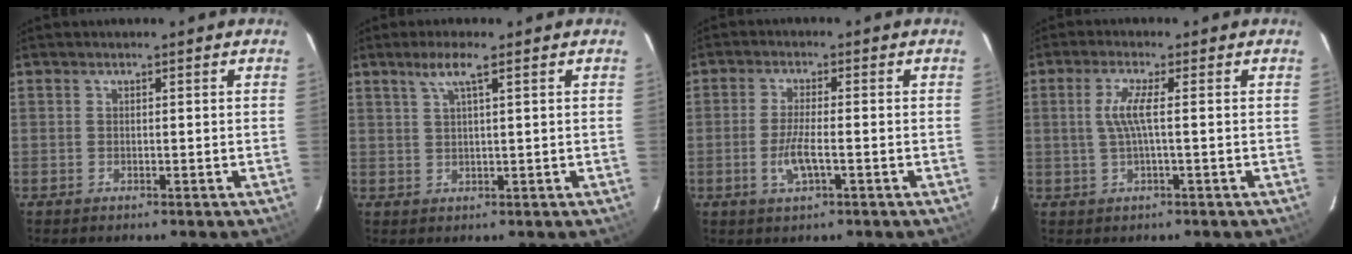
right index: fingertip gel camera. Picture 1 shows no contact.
{"total": 3.4, "force": [2.0, -0.1, 2.8], "torque": [-0.056, 0.005, 0.039]}
{"total": 4.8, "force": [-1.7, 1.0, 4.3], "torque": [-0.088, -0.008, -0.033]}
{"total": 4.0, "force": [0.0, -0.1, 4.0], "torque": [-0.084, -0.001, 0.004]}